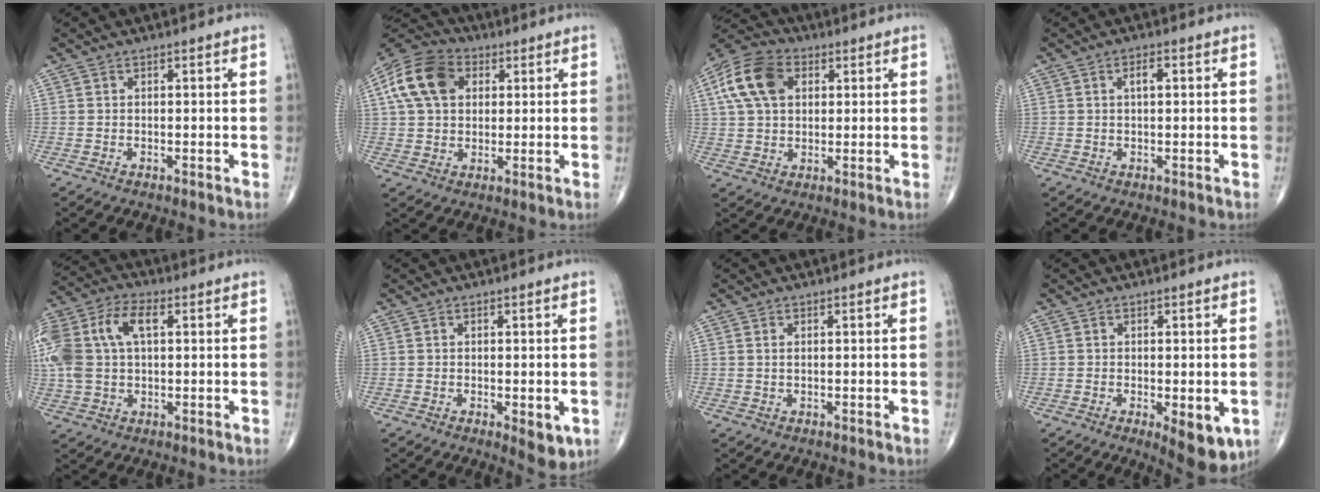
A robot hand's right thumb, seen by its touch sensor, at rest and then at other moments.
{"total": 13.0, "force": [3.7, 9.3, 8.3], "torque": [-0.144, 0.013, 0.055]}
{"total": 12.3, "force": [3.6, 8.3, 8.3], "torque": [-0.150, 0.014, 0.058]}
{"total": 2.3, "force": [0.6, 0.9, 2.0], "torque": [-0.032, 0.001, 0.009]}
{"total": 17.8, "force": [3.9, 10.5, 13.8], "torque": [-0.335, 0.032, 0.070]}
{"total": 4.1, "force": [-0.9, 1.7, 3.6], "torque": [-0.039, -0.010, -0.007]}
{"total": 0.5, "force": [0.2, 0.1, 0.4], "torque": [-0.012, 0.002, 0.006]}
{"total": 7.6, "force": [-2.3, 3.0, 6.6], "torque": [-0.077, -0.016, -0.025]}